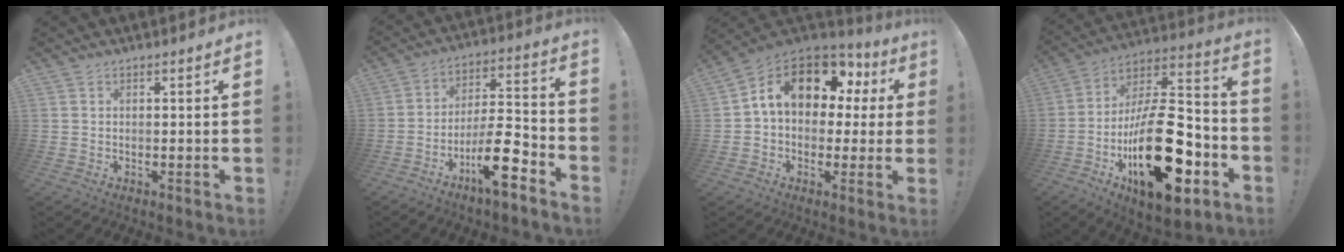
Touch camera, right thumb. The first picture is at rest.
{"total": 14.9, "force": [-8.6, 6.5, 10.4], "torque": [-0.158, 0.070, -0.134]}
{"total": 14.4, "force": [6.1, 8.9, 9.5], "torque": [-0.160, -0.021, 0.107]}
{"total": 30.9, "force": [-9.3, 14.7, 25.6], "torque": [-0.441, 0.053, -0.134]}